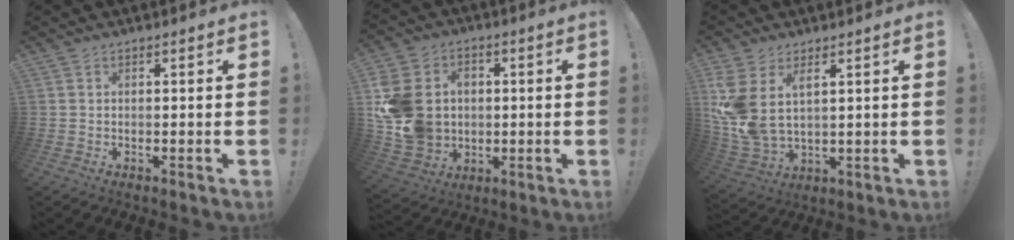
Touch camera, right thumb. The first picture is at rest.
{"total": 17.1, "force": [0.2, 14.5, 9.0], "torque": [-0.177, 0.012, 0.013]}
{"total": 10.0, "force": [4.7, 5.5, 7.0], "torque": [-0.146, -0.031, 0.091]}